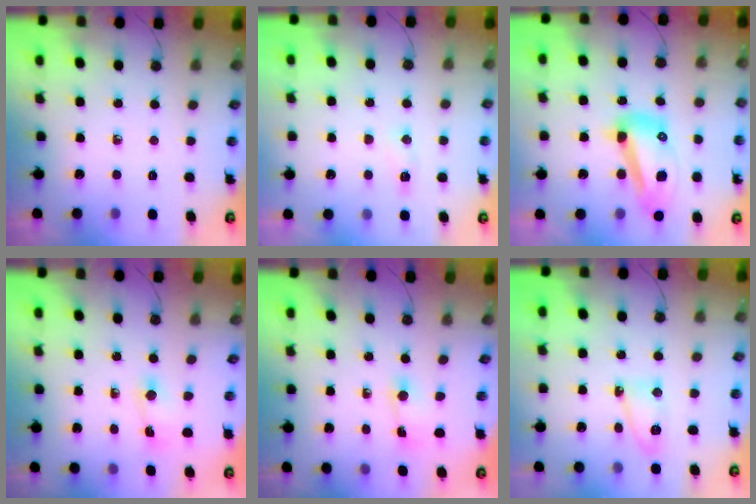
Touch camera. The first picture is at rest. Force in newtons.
{"total": 15.9, "press": 5.9, "slide": 14.7}
{"total": 15.0, "press": 14.9, "slide": 1.8}
{"total": 2.0, "press": 2.0, "slide": 0.4}
{"total": 1.8, "press": 1.8, "slide": 0.2}
{"total": 7.2, "press": 7.2, "slide": 0.6}